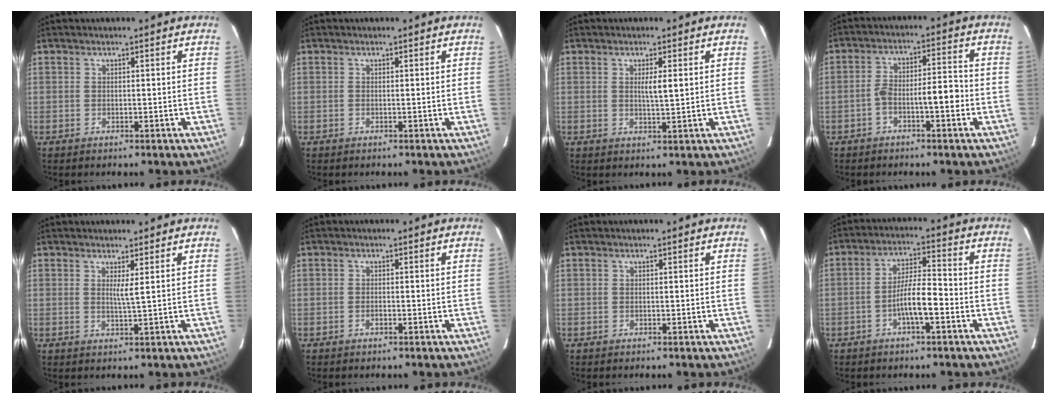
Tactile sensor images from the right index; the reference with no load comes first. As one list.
[{"total": 0.0}, {"total": 2.7, "force": [0.6, 0.1, 2.7], "torque": [-0.048, -0.003, 0.009]}, {"total": 6.6, "force": [-2.4, 1.5, 5.9], "torque": [-0.105, 0.031, -0.038]}, {"total": 1.7, "force": [0.7, -0.4, 1.5], "torque": [-0.031, -0.009, 0.013]}, {"total": 0.9, "force": [-0.5, 0.2, 0.7], "torque": [-0.017, 0.000, -0.008]}, {"total": 0.0}, {"total": 6.7, "force": [-2.5, 1.1, 6.1], "torque": [-0.115, 0.013, -0.045]}]